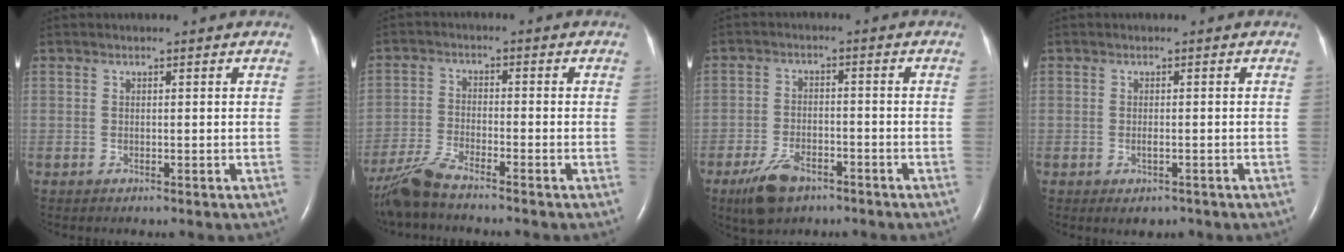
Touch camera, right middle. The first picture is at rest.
{"total": 6.7, "force": [-5.9, 0.1, 3.1], "torque": [-0.072, -0.025, -0.117]}
{"total": 6.5, "force": [-4.4, 2.9, 3.8], "torque": [-0.086, -0.006, -0.073]}
{"total": 1.9, "force": [-1.0, 0.8, 1.5], "torque": [-0.026, -0.003, -0.008]}